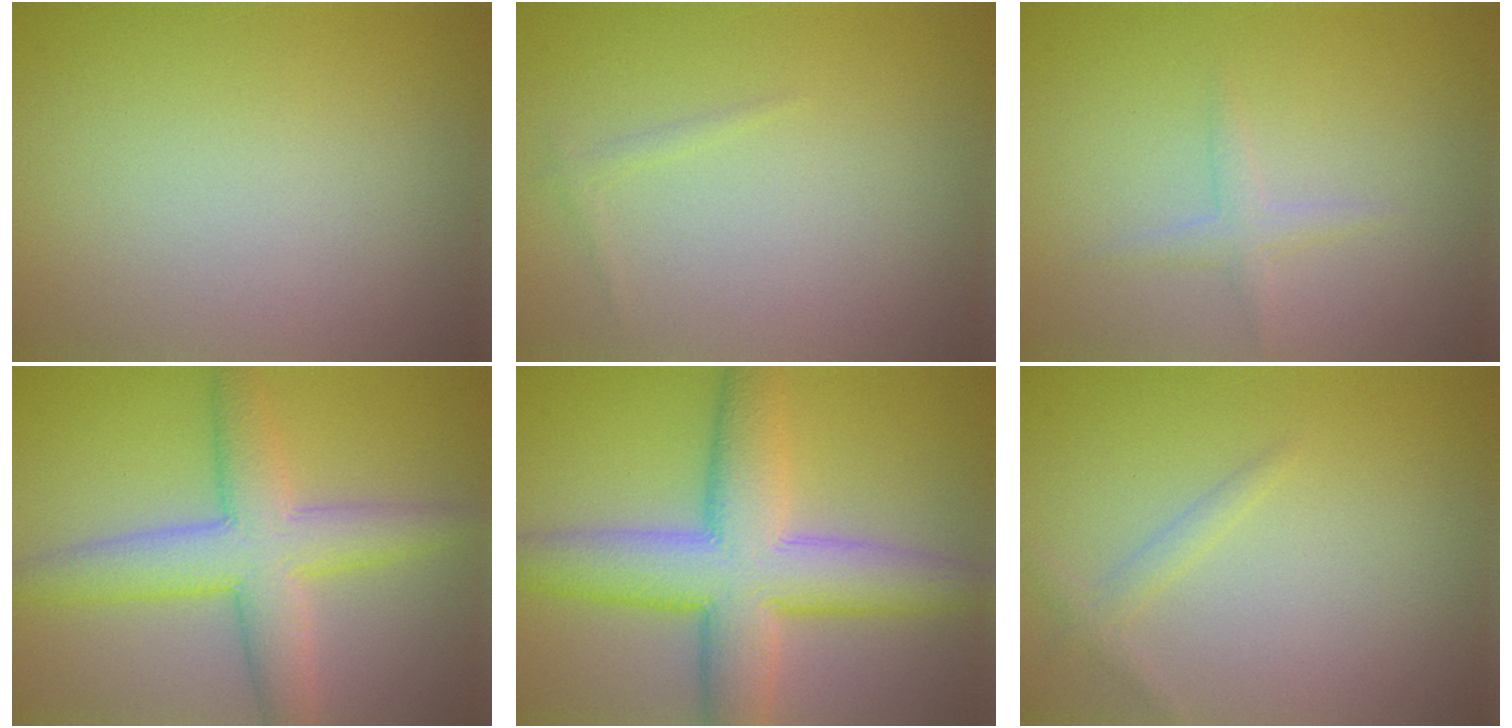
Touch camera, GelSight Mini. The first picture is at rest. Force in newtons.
{"total": 0.6, "press": 0.6, "slide": 0.0}
{"total": 1.3, "press": 1.3, "slide": 0.1}
{"total": 6.7, "press": 6.7, "slide": 0.1}
{"total": 9.8, "press": 9.8, "slide": 0.5}
{"total": 1.1, "press": 1.1, "slide": 0.0}